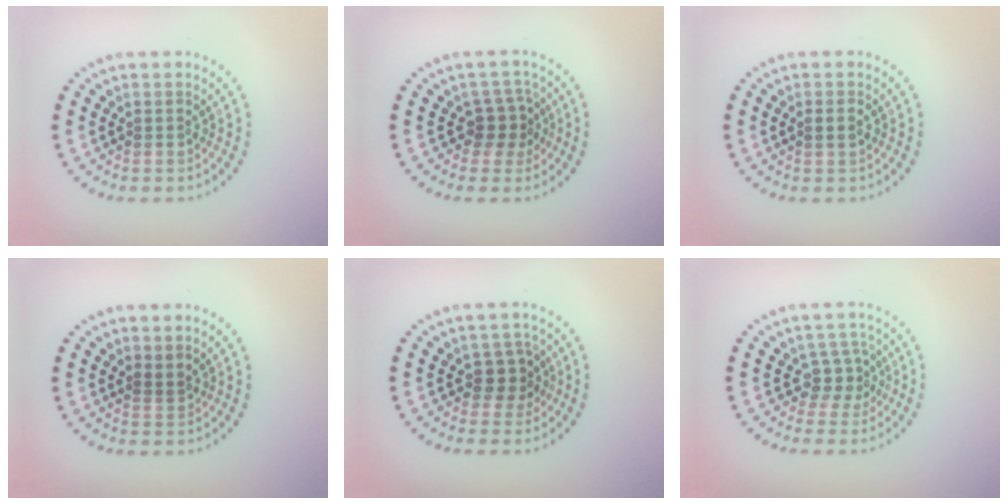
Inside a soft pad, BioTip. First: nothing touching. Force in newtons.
{"total": 2.5, "press": 1.9, "slide": 1.5}
{"total": 1.2, "press": 1.1, "slide": 0.3}
{"total": 0.8, "press": 0.5, "slide": 0.6}
{"total": 2.2, "press": 1.9, "slide": 1.2}
{"total": 2.2, "press": 1.7, "slide": 1.4}